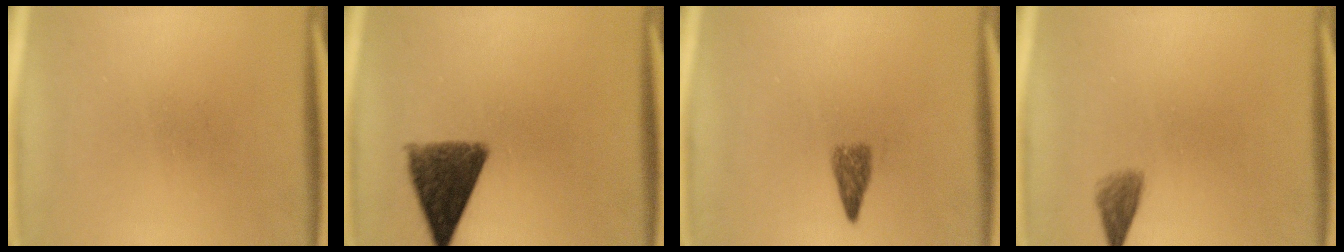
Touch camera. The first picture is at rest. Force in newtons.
{"total": 10.1}
{"total": 2.3}
{"total": 2.0}